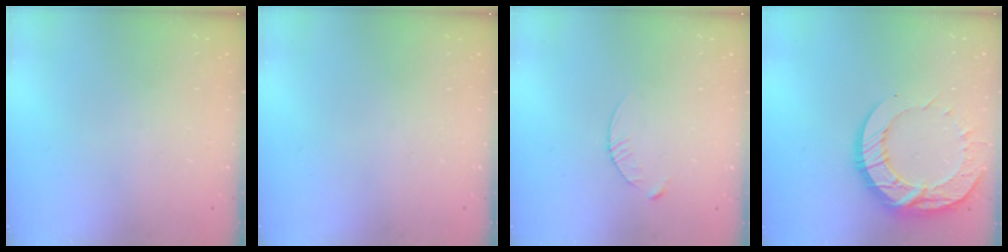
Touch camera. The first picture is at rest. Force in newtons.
{"total": 0.0}
{"total": 3.4, "press": 3.4, "slide": 0.4}
{"total": 14.6, "press": 14.6, "slide": 1.2}